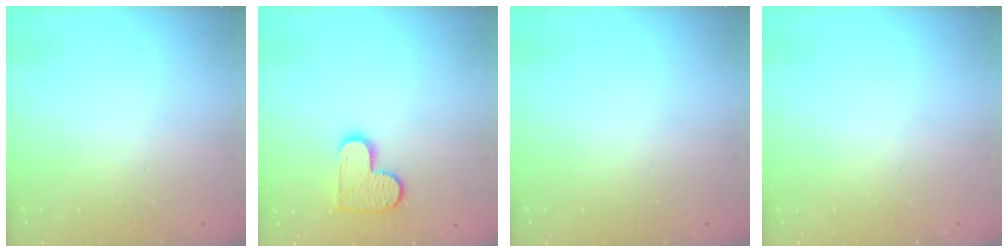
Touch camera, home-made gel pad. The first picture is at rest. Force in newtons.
{"total": 9.6, "press": 9.6, "slide": 0.6}
{"total": 0.0}
{"total": 0.0}